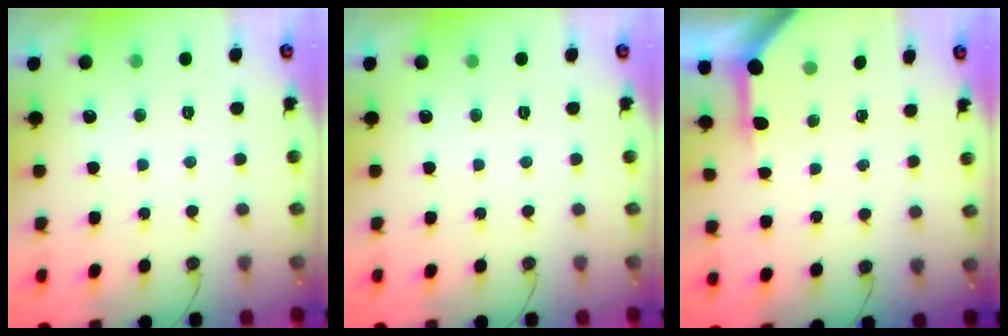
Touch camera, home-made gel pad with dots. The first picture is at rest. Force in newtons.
{"total": 0.0}
{"total": 3.6, "press": 3.5, "slide": 0.5}